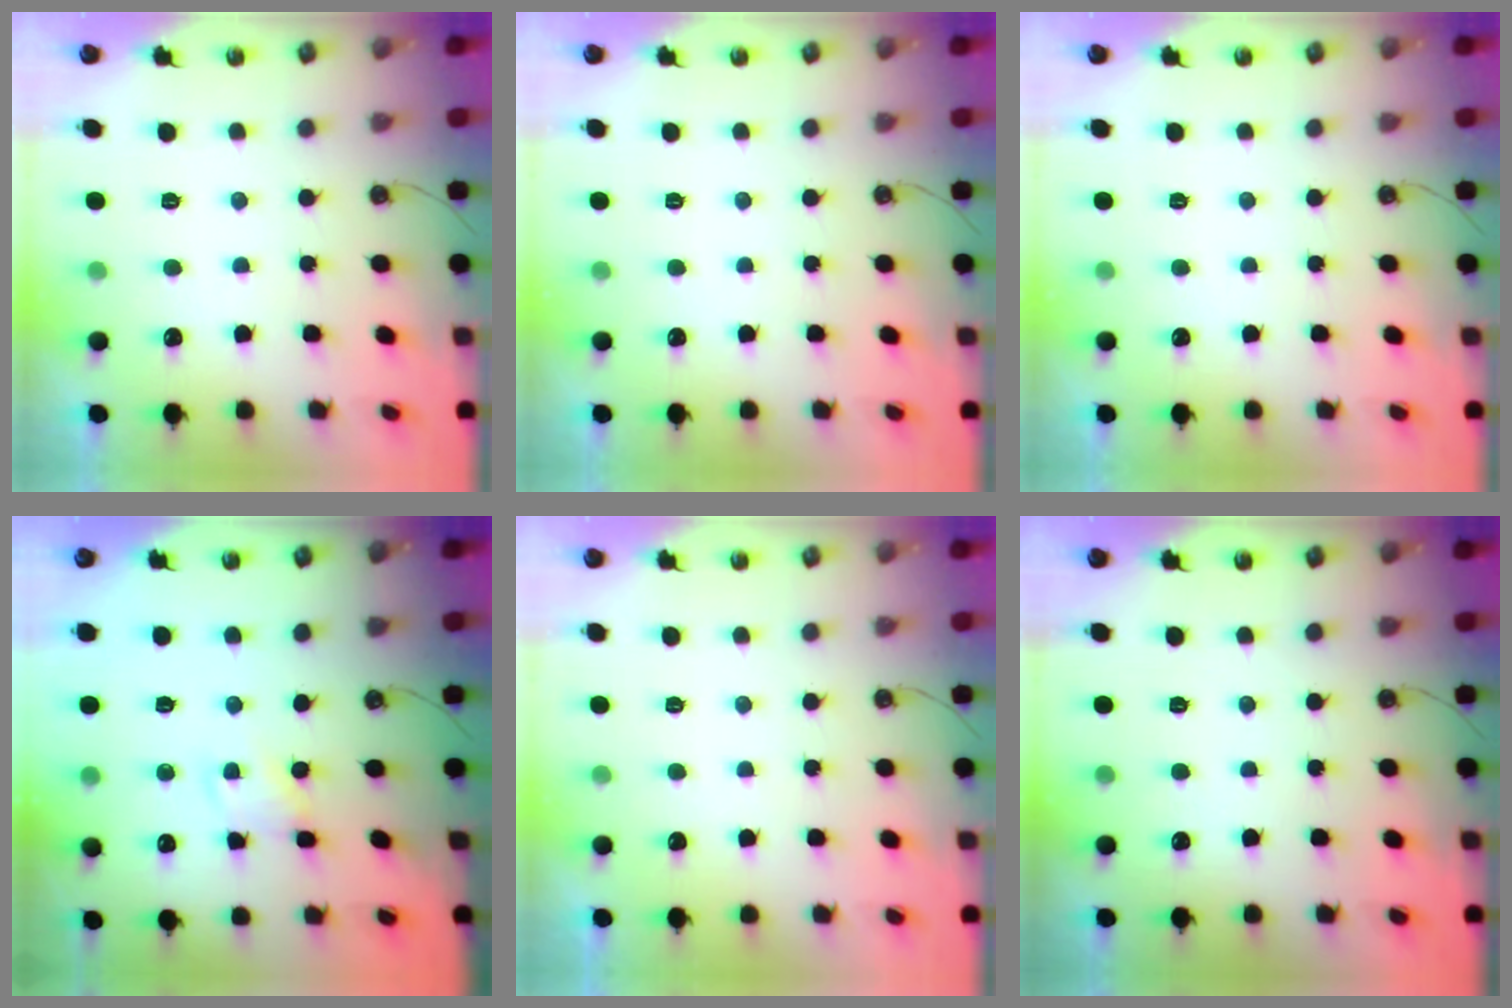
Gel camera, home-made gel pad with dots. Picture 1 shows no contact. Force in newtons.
{"total": 0.0}
{"total": 0.0}
{"total": 2.1, "press": 2.1, "slide": 0.3}
{"total": 0.0}
{"total": 0.0}